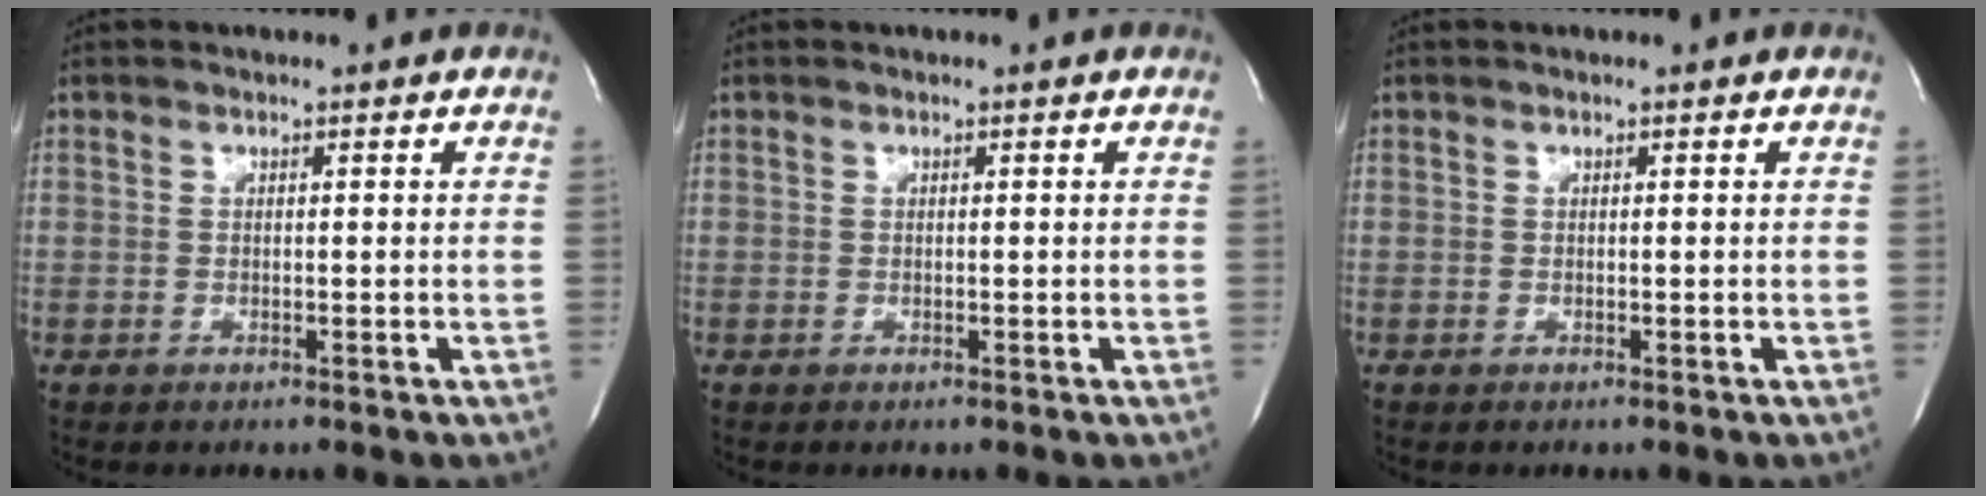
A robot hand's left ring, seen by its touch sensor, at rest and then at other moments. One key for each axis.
{"total": 0.0}
{"total": 0.0}